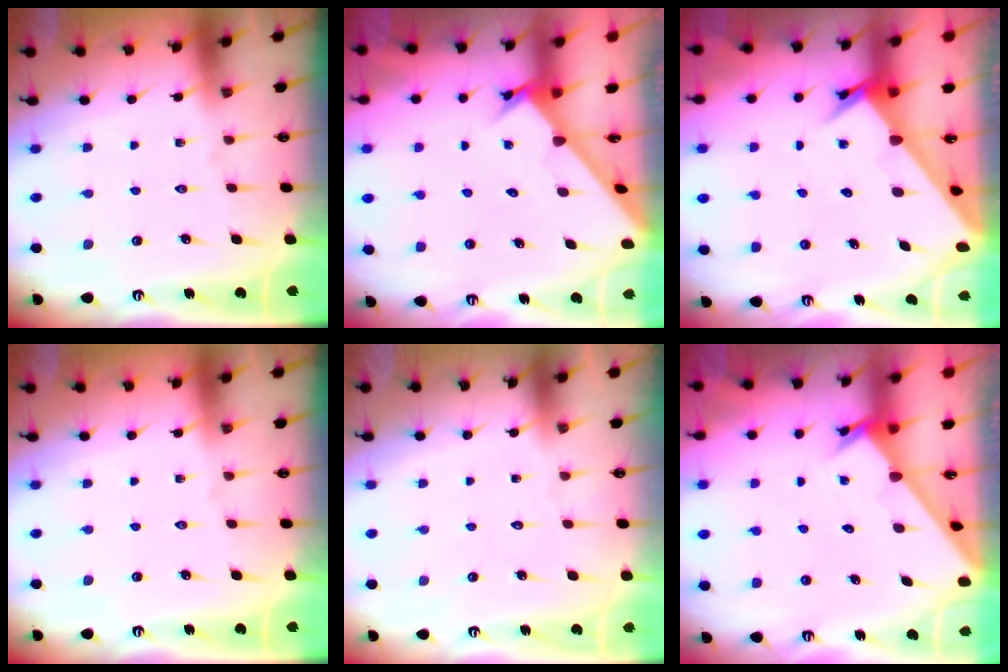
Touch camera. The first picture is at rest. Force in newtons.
{"total": 2.6, "press": 2.6, "slide": 0.3}
{"total": 3.5, "press": 3.5, "slide": 0.3}
{"total": 0.0}
{"total": 1.7, "press": 1.6, "slide": 0.2}
{"total": 1.3, "press": 1.3, "slide": 0.1}